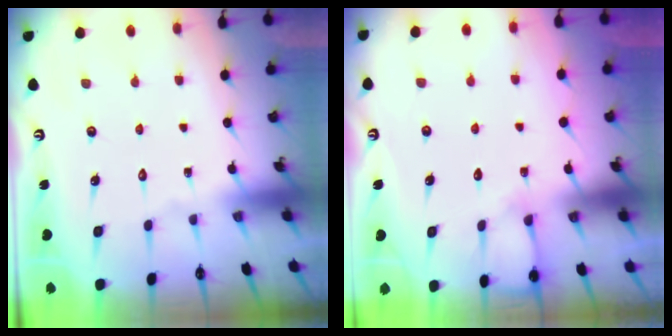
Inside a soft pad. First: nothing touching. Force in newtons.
{"total": 5.6, "press": 5.6, "slide": 0.6}